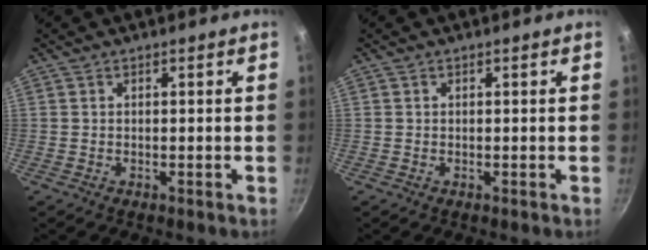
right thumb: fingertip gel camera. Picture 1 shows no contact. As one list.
[{"total": 0.0}]